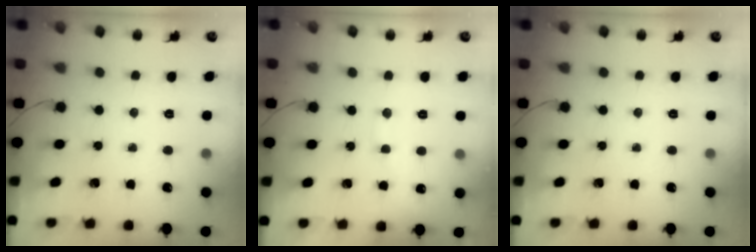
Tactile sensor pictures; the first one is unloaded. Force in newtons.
{"total": 7.8, "press": 7.7, "slide": 1.5}
{"total": 0.0}